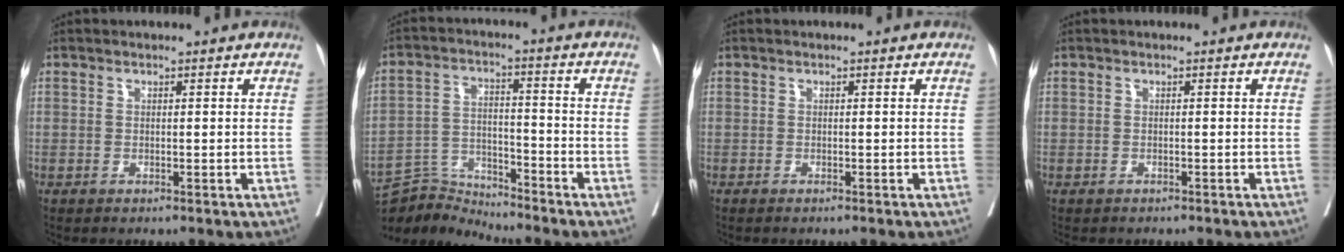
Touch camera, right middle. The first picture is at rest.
{"total": 7.2, "force": [-7.1, -0.2, -1.1], "torque": [0.014, 0.014, -0.128]}
{"total": 1.1, "force": [-0.9, -0.2, 0.6], "torque": [-0.006, 0.001, -0.009]}
{"total": 2.6, "force": [-2.2, 1.2, 0.5], "torque": [-0.010, -0.003, -0.029]}